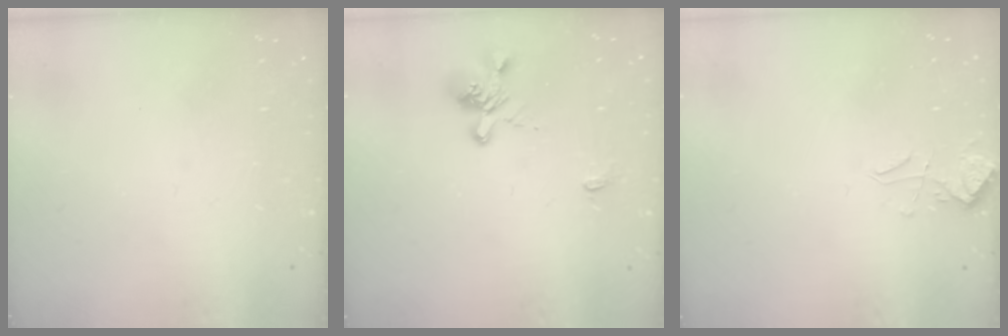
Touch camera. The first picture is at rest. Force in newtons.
{"total": 1.5, "press": 1.0, "slide": 1.2}
{"total": 2.8, "press": 2.8, "slide": 0.5}